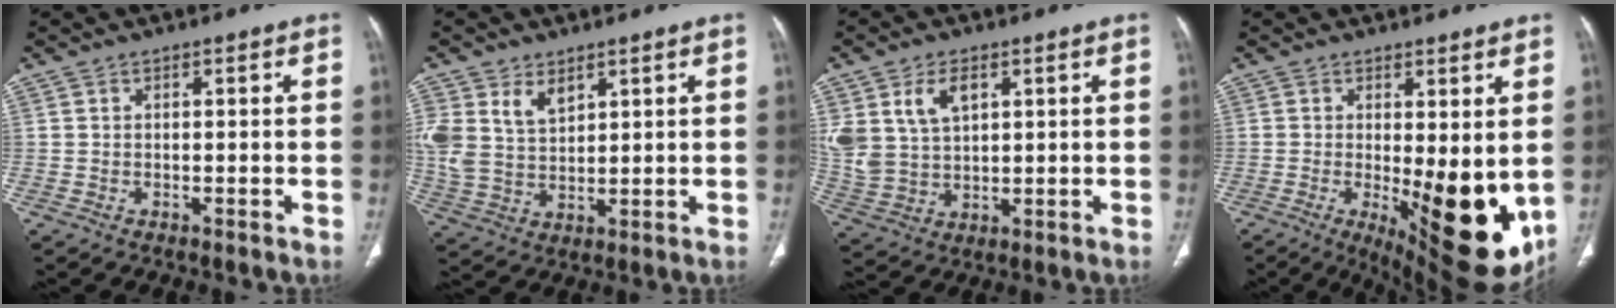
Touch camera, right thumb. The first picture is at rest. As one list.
[{"total": 9.5, "force": [4.6, 6.0, 5.7], "torque": [-0.108, -0.013, 0.104]}, {"total": 10.0, "force": [4.1, 6.2, 6.7], "torque": [-0.131, -0.010, 0.094]}, {"total": 16.4, "force": [-2.1, 5.9, 15.2], "torque": [-0.196, -0.034, -0.006]}]